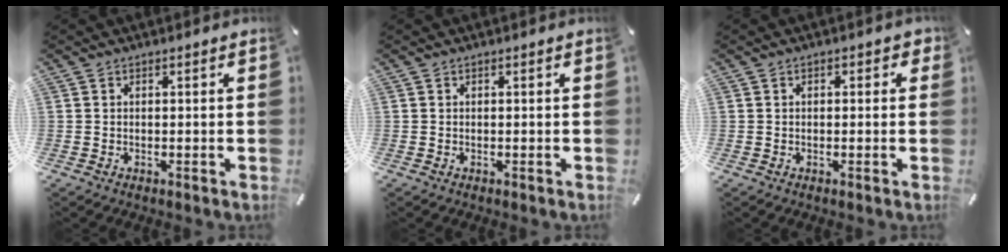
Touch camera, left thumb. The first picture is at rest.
{"total": 0.0}
{"total": 1.3, "force": [0.0, 1.0, 0.9], "torque": [-0.009, 0.003, -0.003]}